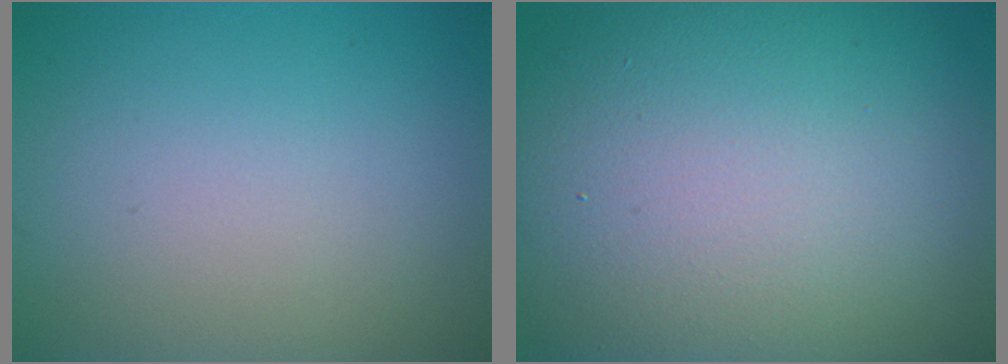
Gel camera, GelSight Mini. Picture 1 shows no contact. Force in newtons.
{"total": 17.6, "press": 17.5, "slide": 1.0}